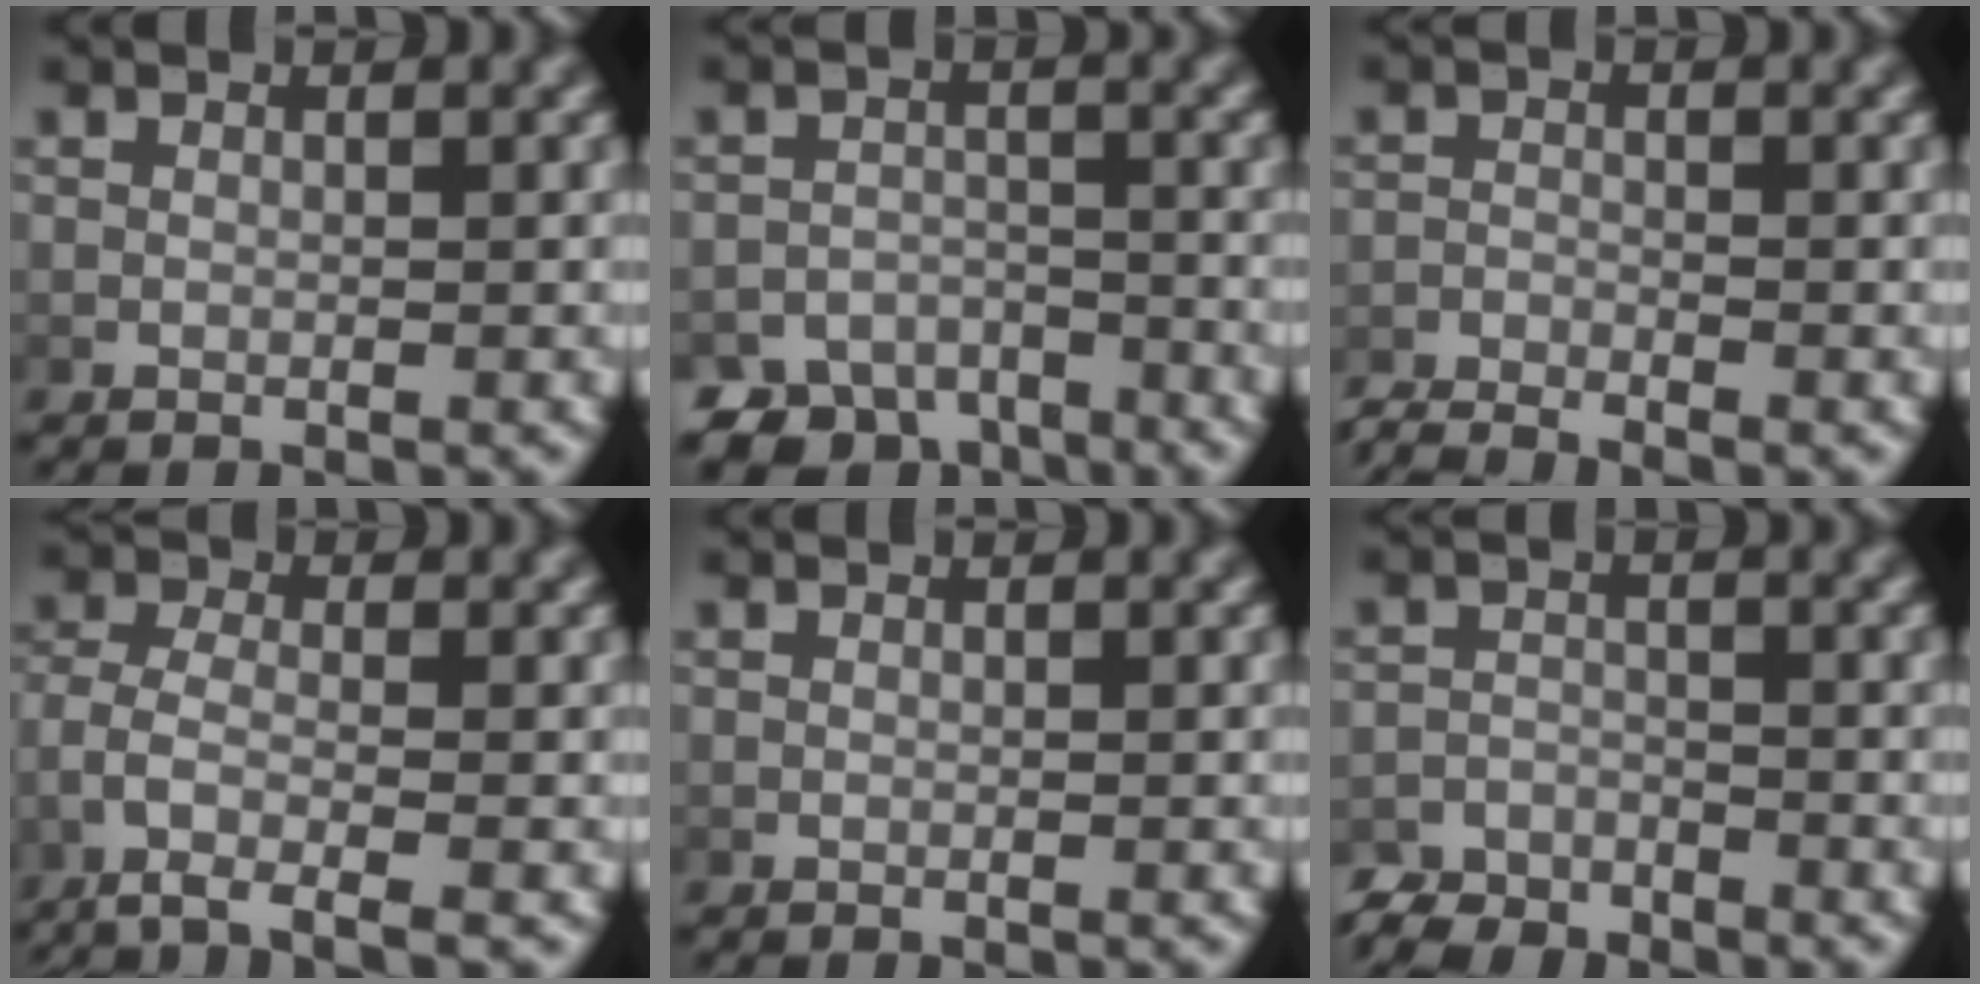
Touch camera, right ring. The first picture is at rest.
{"total": 7.6, "force": [-6.5, 3.7, 1.4], "torque": [0.003, -0.017, -0.112]}
{"total": 2.8, "force": [-2.7, 0.5, 0.3], "torque": [-0.003, -0.009, -0.050]}
{"total": 4.5, "force": [-2.2, 2.0, 3.4], "torque": [-0.088, -0.025, -0.022]}
{"total": 0.0}
{"total": 3.6, "force": [-3.4, 1.3, 0.4], "torque": [-0.002, -0.012, -0.060]}